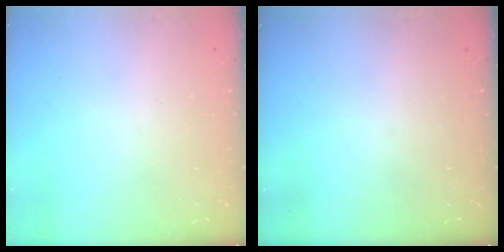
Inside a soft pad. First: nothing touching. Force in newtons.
{"total": 0.0}